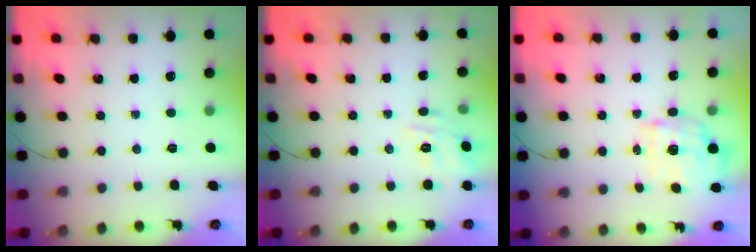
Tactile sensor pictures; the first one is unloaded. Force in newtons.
{"total": 12.5, "press": 12.4, "slide": 1.7}
{"total": 2.6, "press": 2.3, "slide": 1.3}